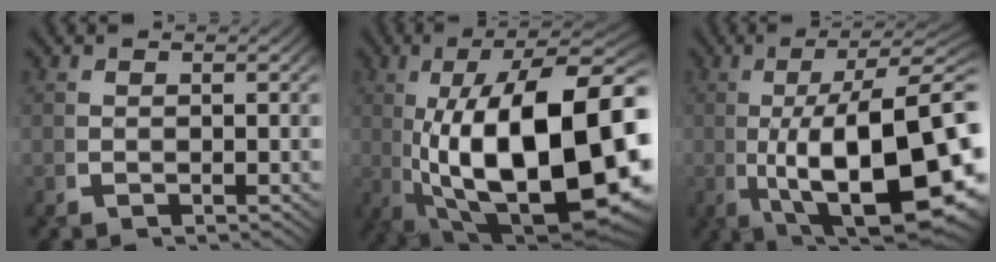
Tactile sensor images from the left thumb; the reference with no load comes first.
{"total": 25.3, "force": [-3.4, 13.7, 21.0], "torque": [-0.369, -0.089, 0.013]}
{"total": 19.1, "force": [-3.0, 10.3, 15.9], "torque": [-0.296, -0.078, 0.006]}